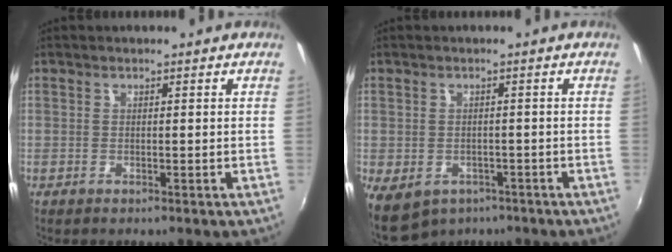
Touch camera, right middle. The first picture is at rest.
{"total": 7.2, "force": [-4.6, 4.6, 3.0], "torque": [-0.068, -0.027, -0.059]}